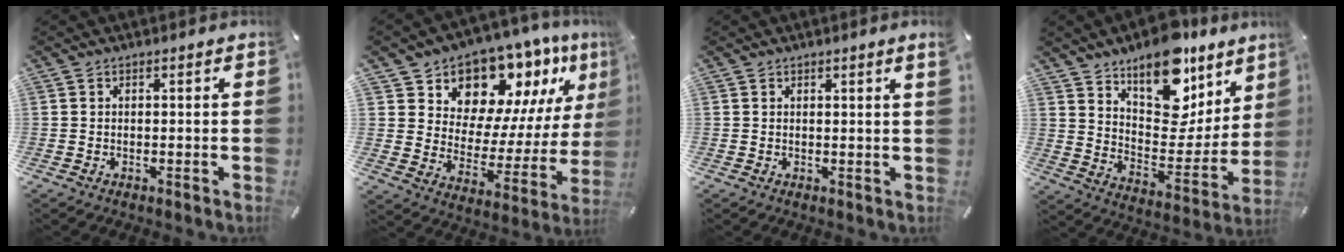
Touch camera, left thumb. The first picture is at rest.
{"total": 14.2, "force": [11.4, 8.0, 2.9], "torque": [-0.045, -0.120, 0.201]}
{"total": 1.1, "force": [0.7, -0.2, 0.9], "torque": [-0.016, -0.003, 0.011]}
{"total": 17.3, "force": [13.1, 8.9, 7.1], "torque": [-0.101, -0.110, 0.230]}